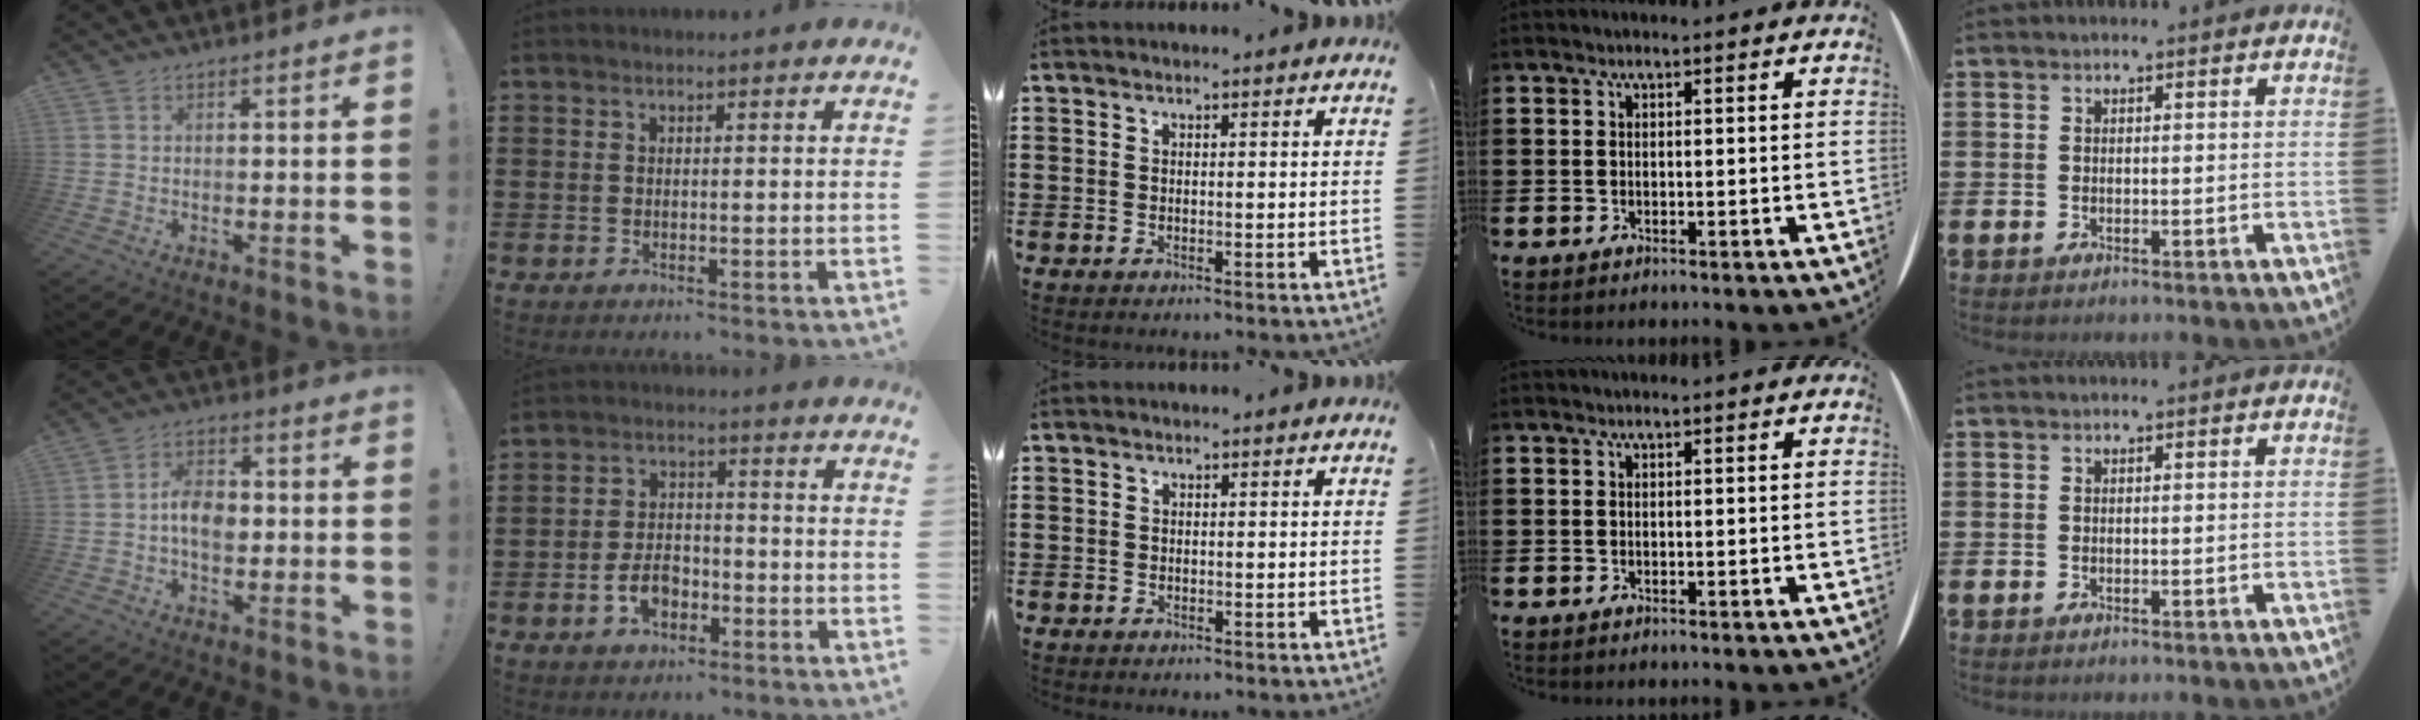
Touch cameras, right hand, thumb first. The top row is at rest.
{"thumb": {"total": 7.4, "force": [-0.9, 5.3, 5.1], "torque": [-0.073, 0.012, -0.018]}, "index": {"total": 4.9, "force": [-2.3, 3.0, 3.1], "torque": [-0.068, 0.004, -0.046]}, "middle": {"total": 0.7, "force": [-0.5, 0.5, -0.1], "torque": [0.001, 0.001, -0.011]}}